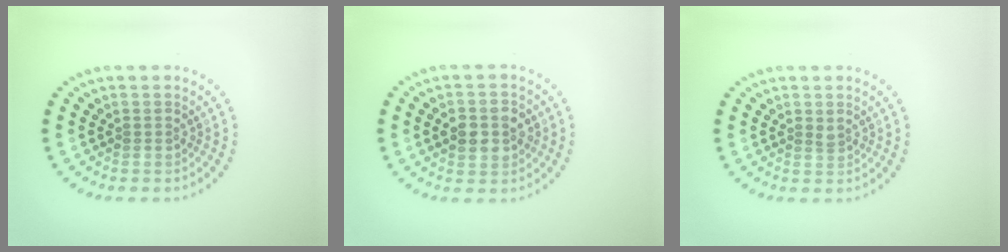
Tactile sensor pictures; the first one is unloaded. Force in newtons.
{"total": 3.2, "press": 3.1, "slide": 0.2}
{"total": 0.8, "press": 0.6, "slide": 0.5}